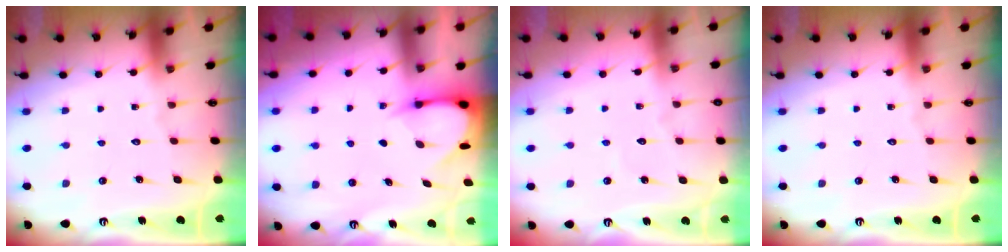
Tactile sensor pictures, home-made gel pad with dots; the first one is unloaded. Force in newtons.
{"total": 3.9, "press": 3.9, "slide": 0.4}
{"total": 2.1, "press": 2.1, "slide": 0.2}
{"total": 0.0}